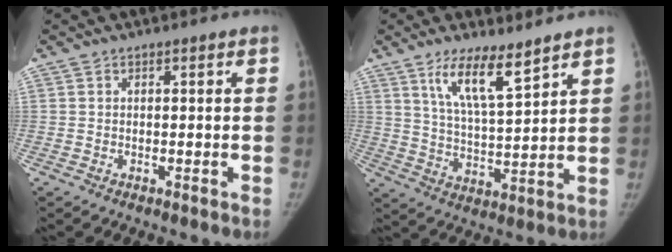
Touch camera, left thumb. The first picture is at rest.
{"total": 9.7, "force": [6.5, 2.1, 6.9], "torque": [-0.116, -0.046, 0.126]}